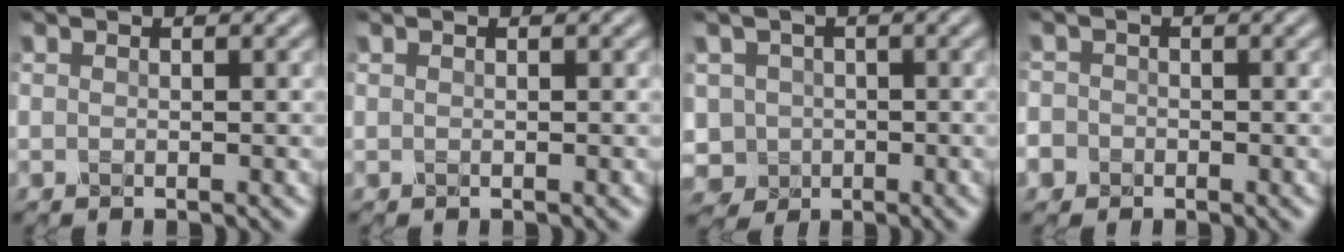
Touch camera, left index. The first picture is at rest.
{"total": 0.0}
{"total": 3.9, "force": [-0.9, 3.8, 0.7], "torque": [-0.005, 0.001, -0.025]}
{"total": 3.1, "force": [-1.4, 2.7, 0.6], "torque": [0.000, 0.001, -0.039]}